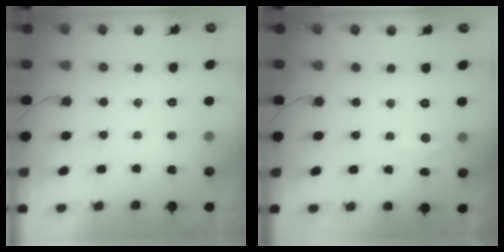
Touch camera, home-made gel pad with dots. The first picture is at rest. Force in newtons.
{"total": 3.6, "press": 3.6, "slide": 0.5}